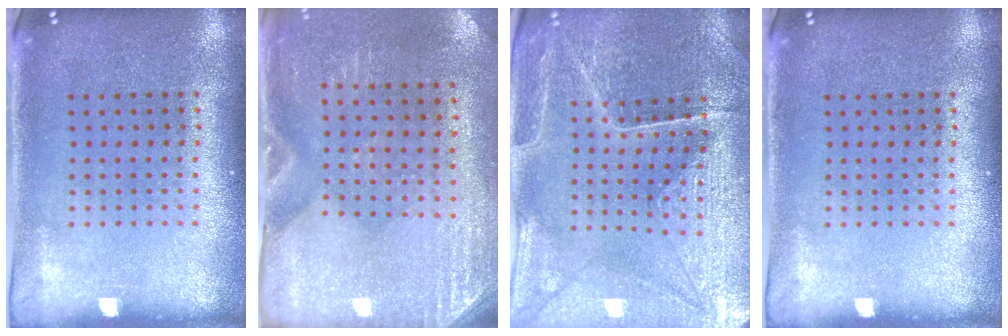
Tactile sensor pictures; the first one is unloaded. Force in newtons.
{"total": 2.8, "press": 2.5, "slide": 1.3}
{"total": 3.4, "press": 3.4, "slide": 0.3}
{"total": 0.0}